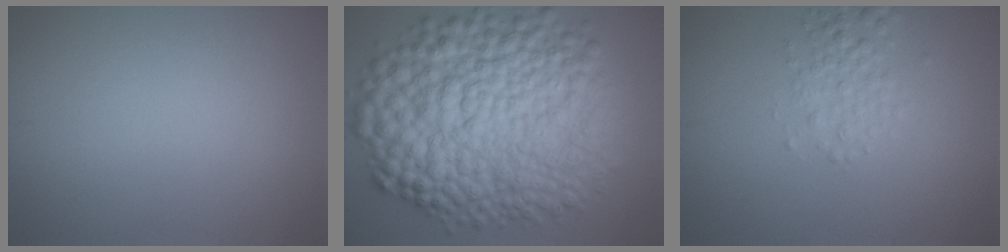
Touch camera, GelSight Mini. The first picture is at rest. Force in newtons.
{"total": 14.5, "press": 14.5, "slide": 0.1}
{"total": 2.2, "press": 2.2, "slide": 0.1}